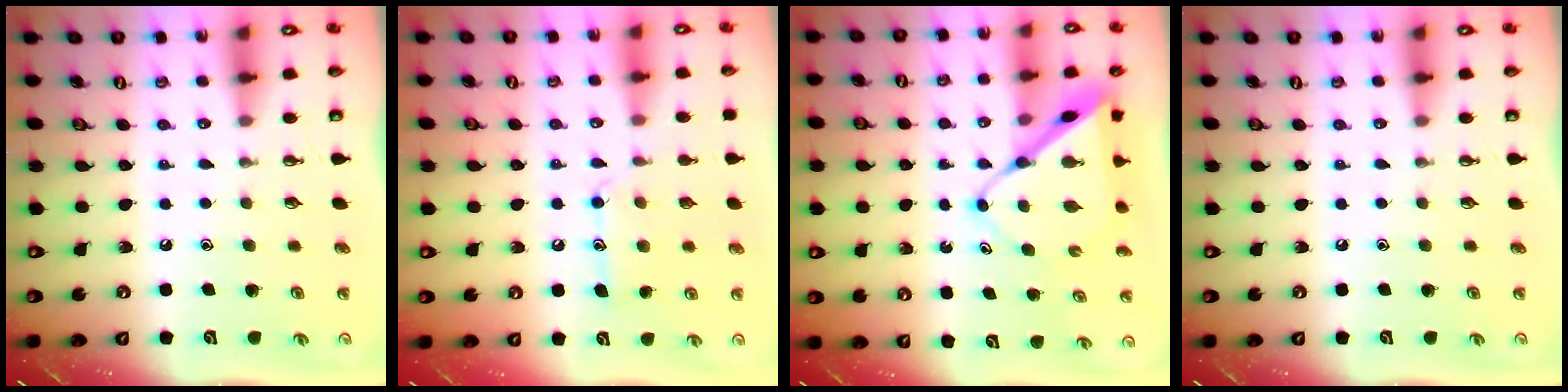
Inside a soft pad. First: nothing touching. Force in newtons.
{"total": 10.2, "press": 10.2, "slide": 0.6}
{"total": 10.1, "press": 10.1, "slide": 0.8}
{"total": 0.0}